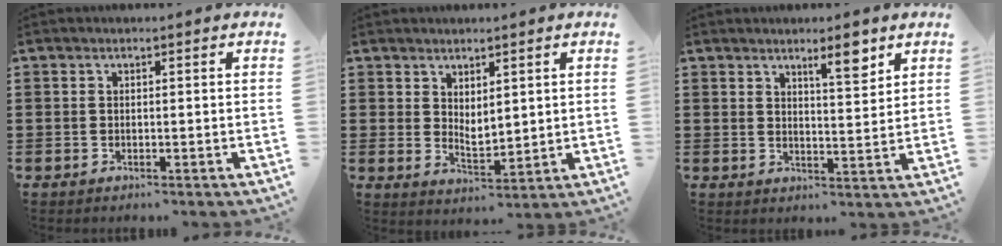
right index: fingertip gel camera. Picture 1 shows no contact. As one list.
[{"total": 2.9, "force": [2.6, 1.2, 0.6], "torque": [-0.020, -0.005, 0.050]}, {"total": 5.0, "force": [3.7, 0.9, 3.2], "torque": [-0.045, -0.009, 0.059]}]